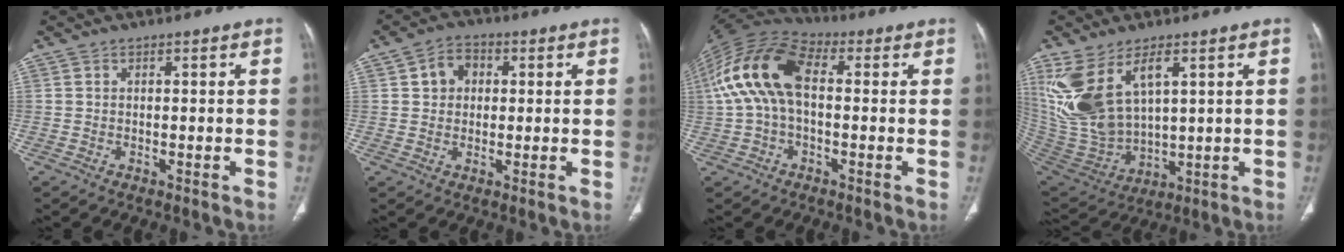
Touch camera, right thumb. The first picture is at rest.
{"total": 5.4, "force": [1.2, 4.4, 2.8], "torque": [-0.028, 0.007, 0.016]}
{"total": 15.5, "force": [1.3, 8.9, 12.6], "torque": [-0.256, 0.040, 0.014]}
{"total": 16.7, "force": [6.6, 8.8, 12.6], "torque": [-0.257, -0.029, 0.155]}